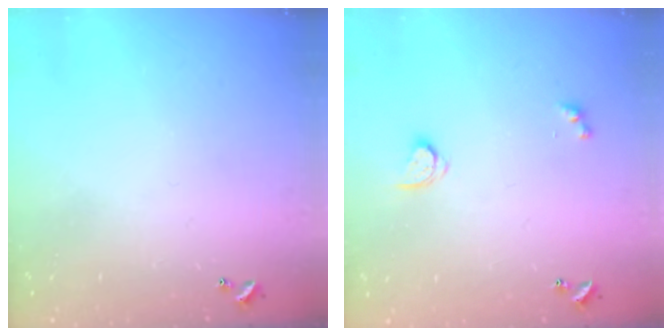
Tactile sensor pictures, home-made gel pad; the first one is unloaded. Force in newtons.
{"total": 2.8, "press": 2.8, "slide": 0.3}